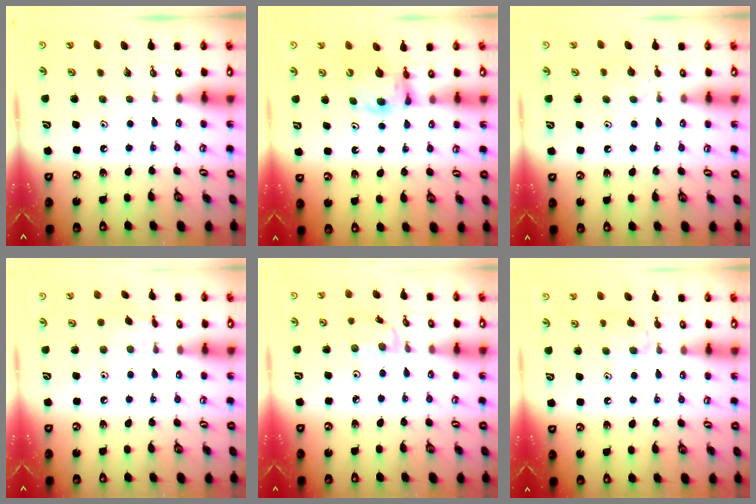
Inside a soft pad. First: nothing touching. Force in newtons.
{"total": 6.4, "press": 6.4, "slide": 0.5}
{"total": 4.1, "press": 4.0, "slide": 0.8}
{"total": 2.1, "press": 2.1, "slide": 0.3}
{"total": 2.6, "press": 2.6, "slide": 0.2}
{"total": 7.2, "press": 7.1, "slide": 1.1}